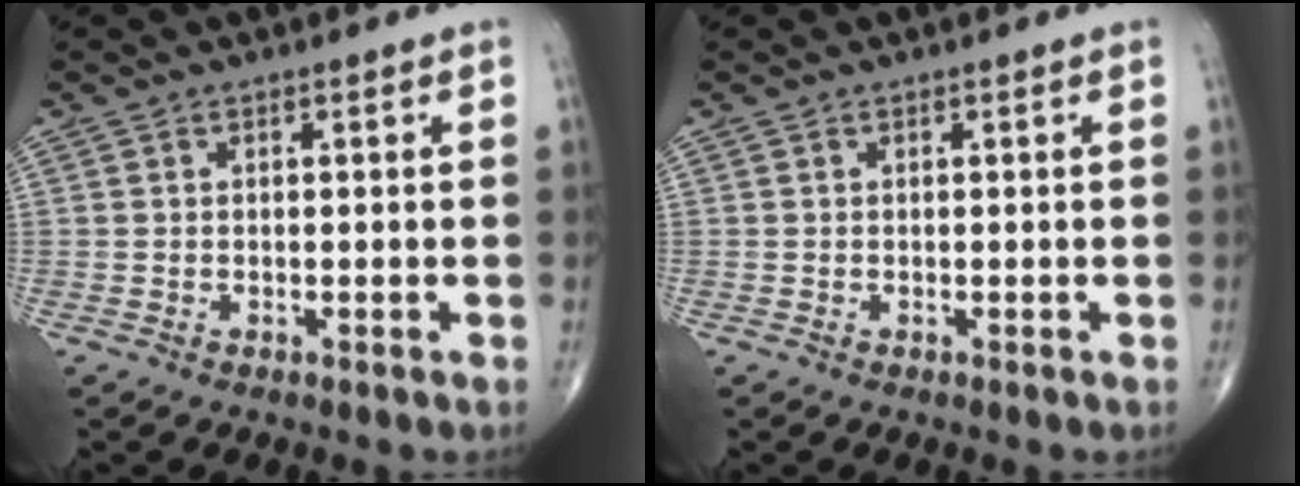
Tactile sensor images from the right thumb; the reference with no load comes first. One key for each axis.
{"total": 0.0}